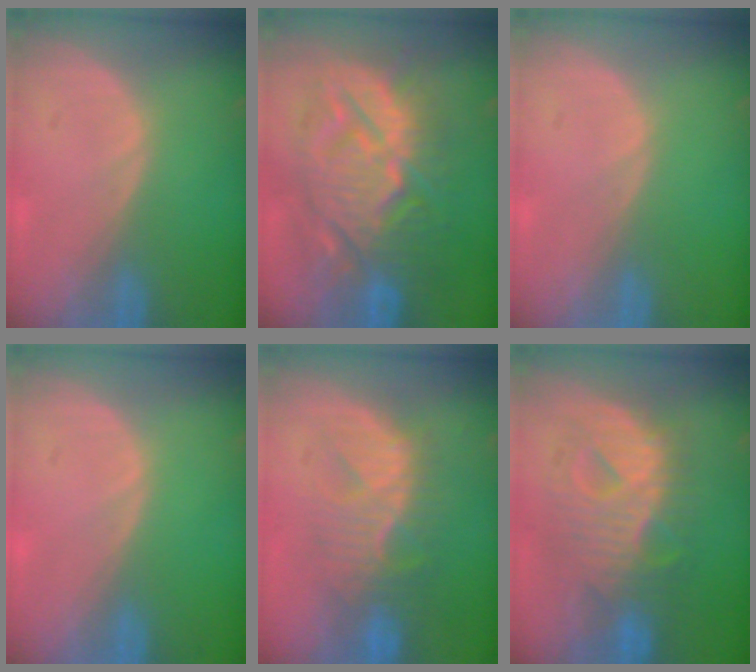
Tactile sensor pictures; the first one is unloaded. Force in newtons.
{"total": 13.7, "press": 13.6, "slide": 1.3}
{"total": 0.0}
{"total": 0.0}
{"total": 8.5, "press": 8.3, "slide": 1.7}
{"total": 10.8, "press": 10.7, "slide": 0.9}